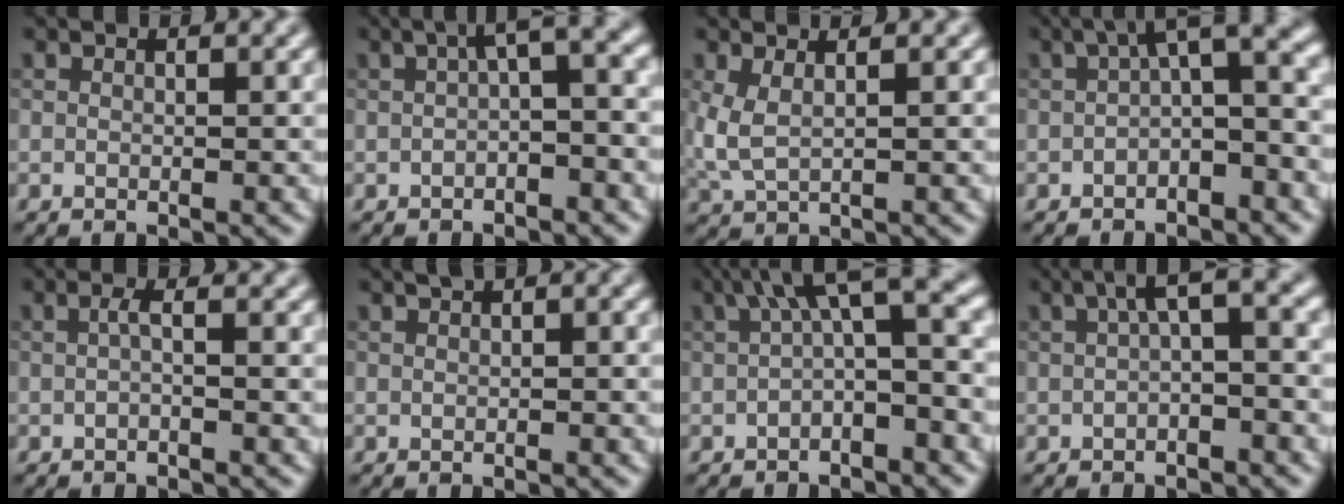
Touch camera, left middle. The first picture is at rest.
{"total": 3.7, "force": [0.1, 1.1, 3.6], "torque": [-0.052, 0.018, -0.008]}
{"total": 2.5, "force": [0.7, 0.9, 2.2], "torque": [-0.062, 0.000, 0.013]}
{"total": 5.6, "force": [-0.2, 2.0, 5.2], "torque": [-0.063, 0.022, -0.019]}
{"total": 0.9, "force": [-0.2, 0.0, 0.9], "torque": [-0.020, 0.002, -0.005]}
{"total": 1.4, "force": [0.6, 0.5, 1.1], "torque": [-0.011, 0.008, 0.009]}
{"total": 6.5, "force": [0.8, 2.2, 6.0], "torque": [-0.086, 0.027, -0.002]}
{"total": 3.7, "force": [0.2, 1.0, 3.6], "torque": [-0.054, 0.019, -0.004]}